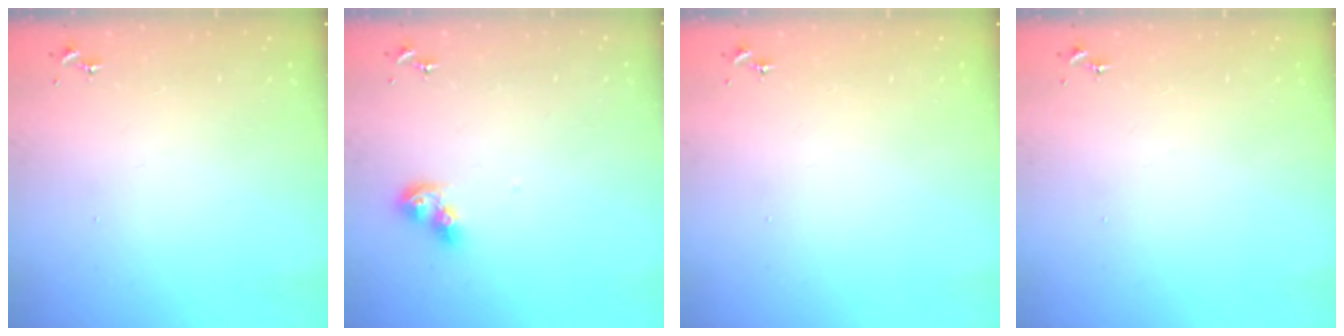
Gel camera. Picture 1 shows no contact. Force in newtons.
{"total": 8.0, "press": 7.9, "slide": 0.8}
{"total": 0.0}
{"total": 0.0}